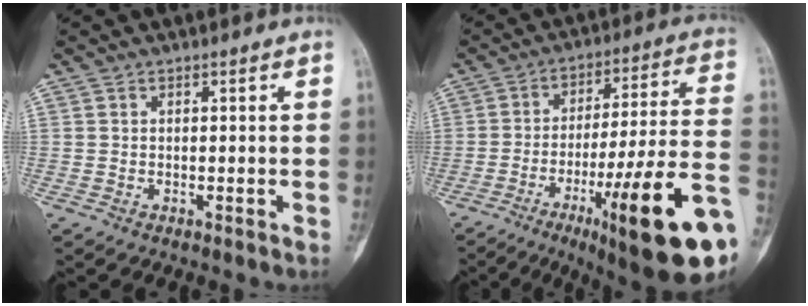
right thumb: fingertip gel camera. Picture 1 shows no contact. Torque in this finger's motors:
{"motor_torque": [3.04, 1.18, 1.37, -1.40, 0.48]}